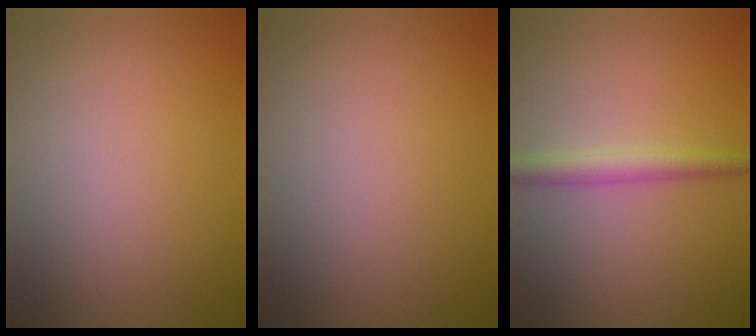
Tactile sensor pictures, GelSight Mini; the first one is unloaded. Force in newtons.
{"total": 0.0}
{"total": 2.5, "press": 2.5, "slide": 0.0}